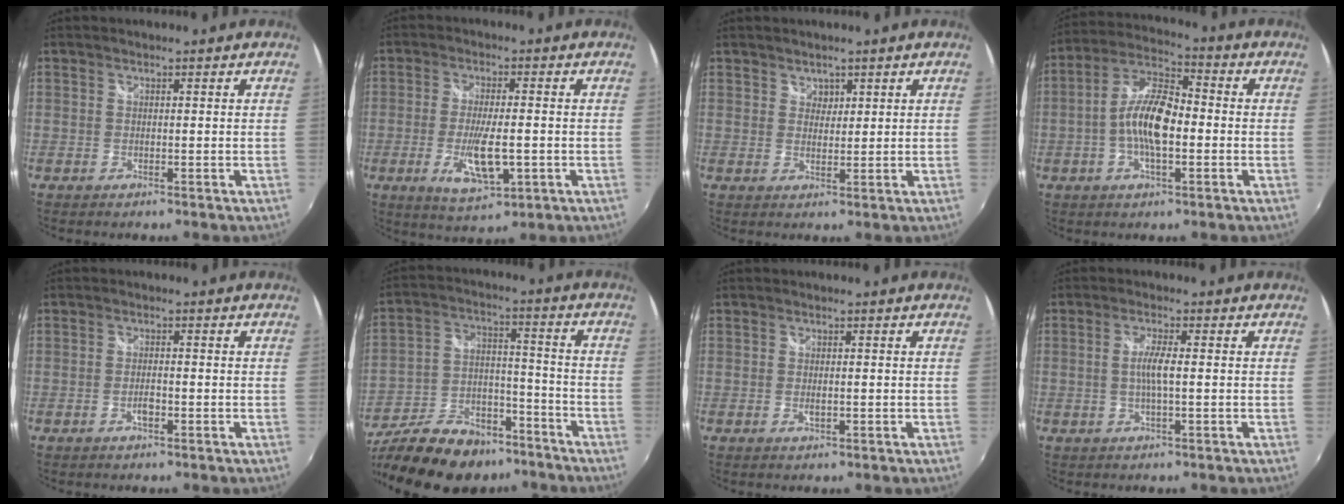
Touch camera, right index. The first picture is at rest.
{"total": 9.0, "force": [-2.6, 2.7, 8.2], "torque": [-0.158, -0.020, -0.040]}
{"total": 1.9, "force": [1.2, 1.5, 0.2], "torque": [0.003, 0.004, 0.019]}
{"total": 10.8, "force": [-1.9, 4.1, 9.7], "torque": [-0.200, 0.013, -0.040]}
{"total": 2.2, "force": [-1.0, 0.9, 1.8], "torque": [-0.035, -0.001, -0.018]}
{"total": 25.1, "force": [-18.5, 12.1, 11.7], "torque": [-0.255, 0.009, -0.279]}
{"total": 1.5, "force": [-0.4, 0.8, 1.3], "torque": [-0.024, -0.003, -0.005]}
{"total": 3.6, "force": [-0.2, 0.2, 3.6], "torque": [-0.070, 0.000, -0.005]}